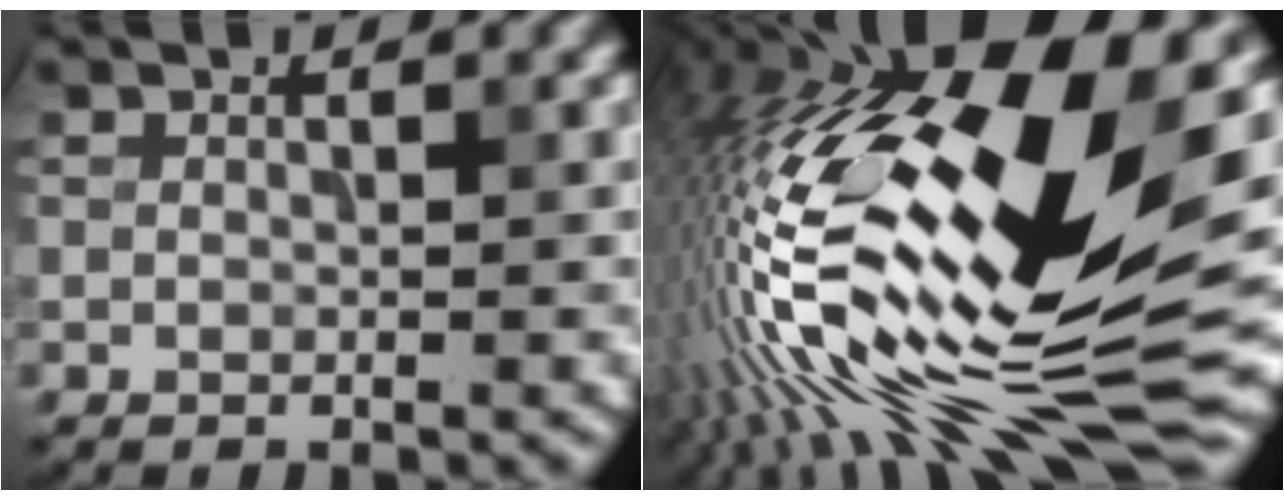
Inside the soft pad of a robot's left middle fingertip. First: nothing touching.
{"total": 20.5, "force": [0.2, 6.4, 19.5], "torque": [-0.360, 0.005, -0.020]}